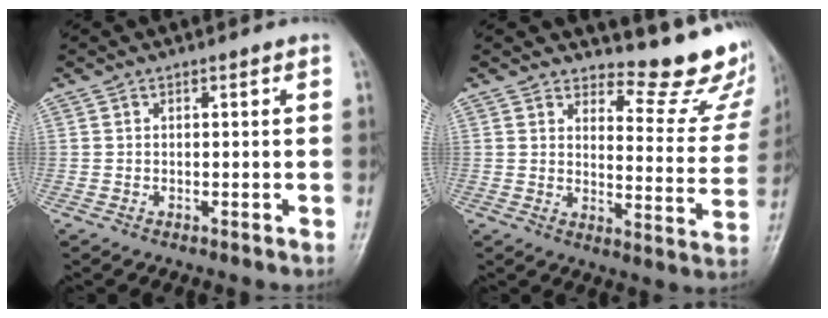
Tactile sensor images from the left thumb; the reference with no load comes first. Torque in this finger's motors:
{"motor_torque": [0.03, -0.13, -0.26, -0.33, 0.04]}